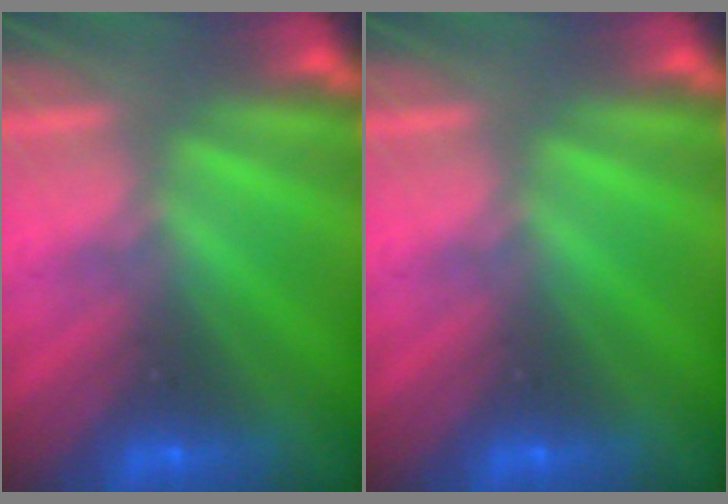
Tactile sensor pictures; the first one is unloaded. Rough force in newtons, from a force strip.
{"total": 0.0}